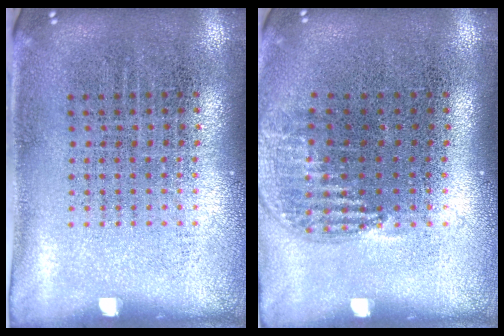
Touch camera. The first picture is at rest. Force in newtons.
{"total": 1.0, "press": 0.9, "slide": 0.5}